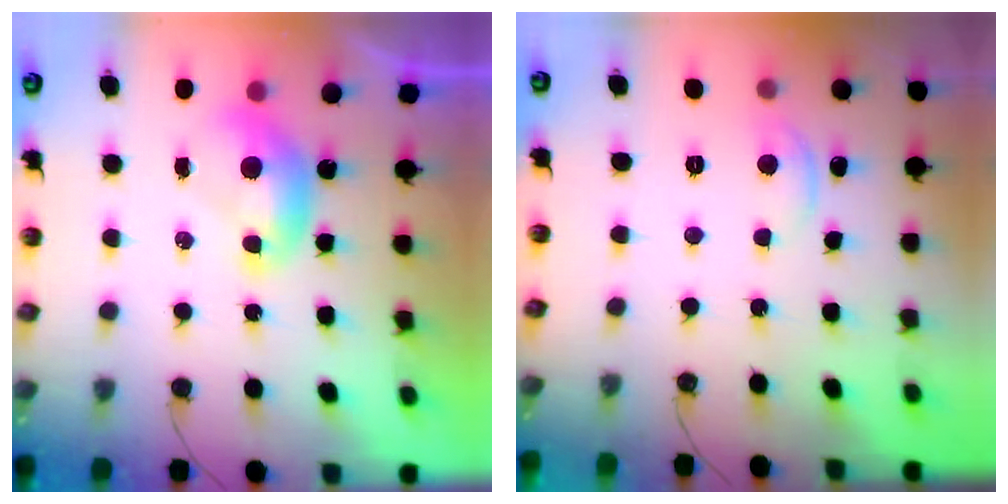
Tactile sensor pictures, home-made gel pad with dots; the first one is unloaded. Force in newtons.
{"total": 0.8, "press": 0.7, "slide": 0.4}